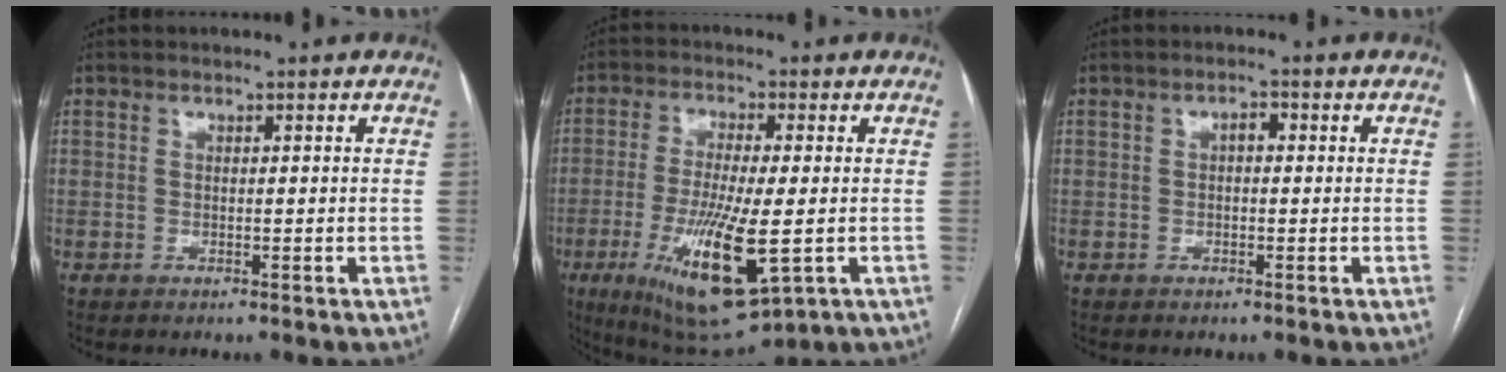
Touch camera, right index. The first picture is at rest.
{"total": 15.5, "force": [-4.4, 3.2, 14.5], "torque": [-0.274, -0.037, -0.062]}
{"total": 1.5, "force": [0.1, 0.7, 1.3], "torque": [-0.017, 0.005, -0.001]}